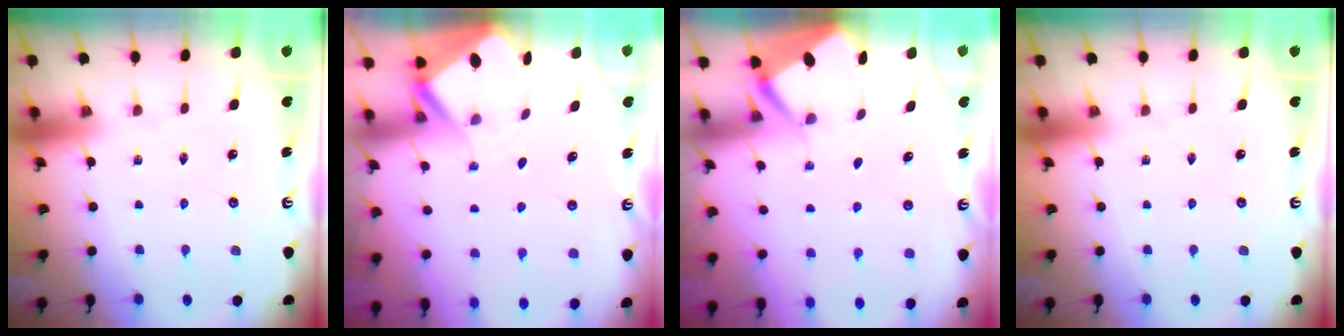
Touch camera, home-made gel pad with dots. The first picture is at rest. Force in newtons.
{"total": 2.9, "press": 2.9, "slide": 0.3}
{"total": 2.7, "press": 2.6, "slide": 0.4}
{"total": 0.0}